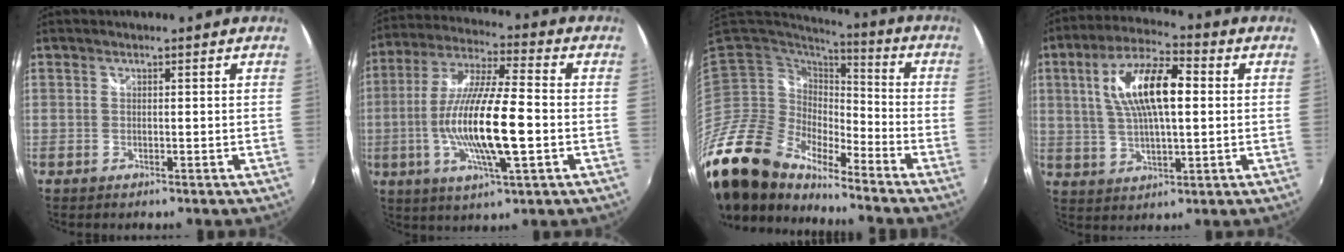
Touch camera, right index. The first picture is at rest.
{"total": 17.1, "force": [-3.2, 2.8, 16.5], "torque": [-0.318, -0.011, -0.059]}
{"total": 19.8, "force": [-16.6, 7.7, 7.4], "torque": [-0.168, -0.019, -0.327]}
{"total": 13.6, "force": [2.6, 4.9, 12.4], "torque": [-0.233, 0.018, 0.047]}